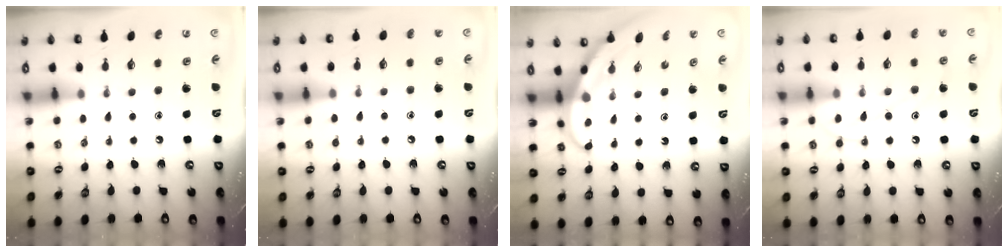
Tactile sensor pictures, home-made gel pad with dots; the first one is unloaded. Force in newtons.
{"total": 3.8, "press": 3.7, "slide": 0.4}
{"total": 3.6, "press": 3.6, "slide": 0.1}
{"total": 11.9, "press": 11.8, "slide": 1.1}